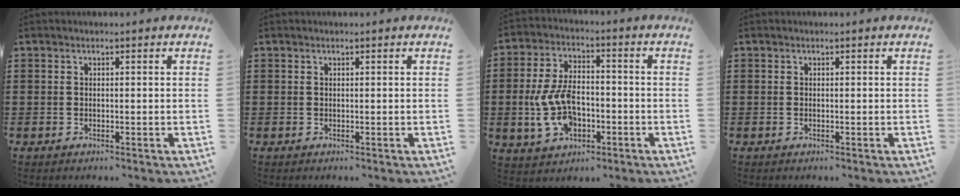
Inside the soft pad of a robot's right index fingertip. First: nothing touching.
{"total": 0.0}
{"total": 9.7, "force": [-2.0, 5.3, 7.9], "torque": [-0.191, -0.002, -0.041]}
{"total": 0.0}